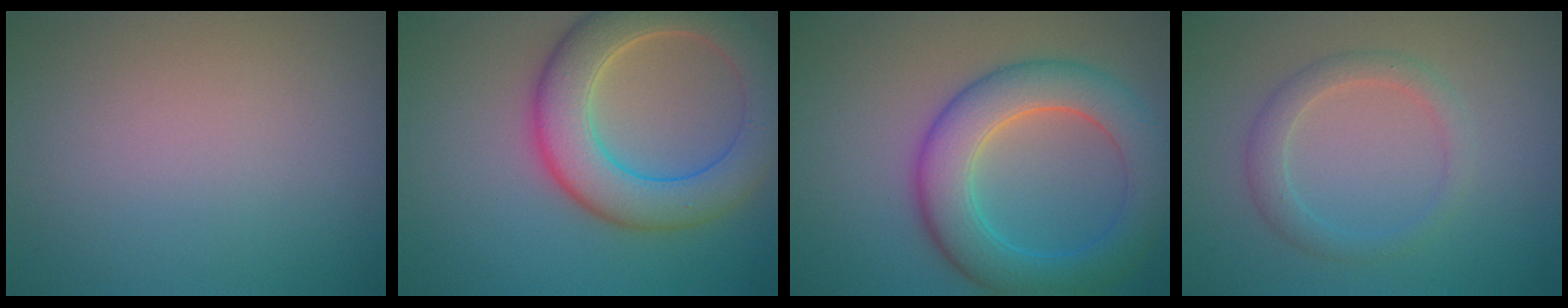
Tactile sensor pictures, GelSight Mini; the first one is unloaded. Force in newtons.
{"total": 8.0, "press": 7.9, "slide": 0.7}
{"total": 7.3, "press": 7.3, "slide": 0.2}
{"total": 2.4, "press": 2.4, "slide": 0.2}